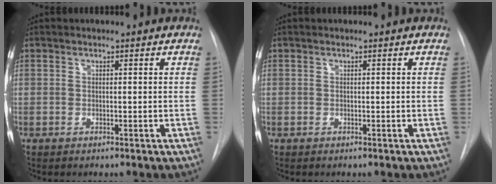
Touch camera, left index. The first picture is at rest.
{"total": 0.0}